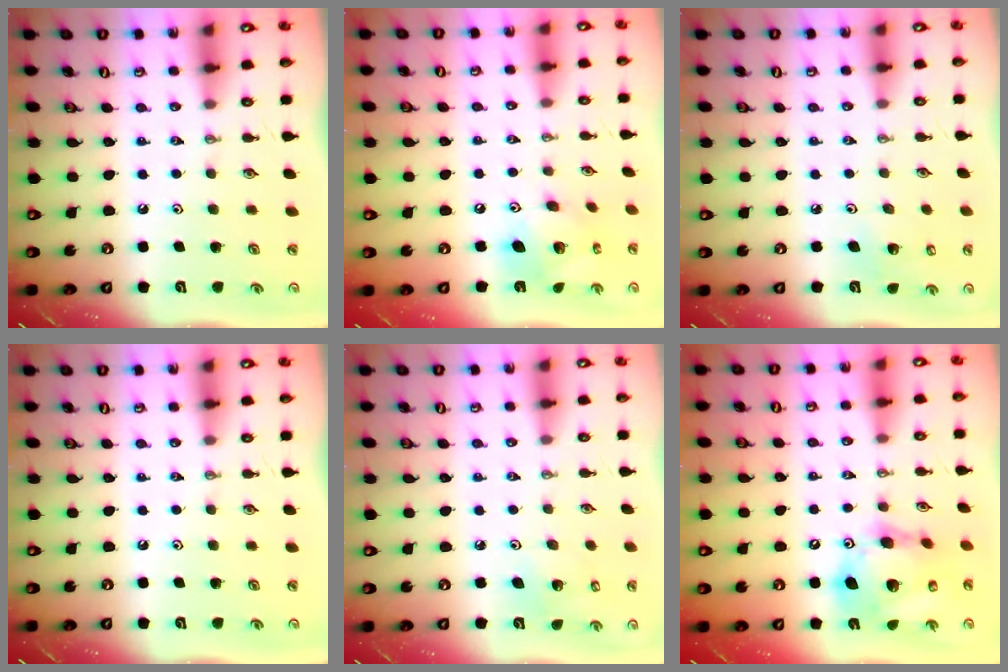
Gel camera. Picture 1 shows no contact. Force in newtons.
{"total": 13.4, "press": 13.3, "slide": 1.2}
{"total": 5.0, "press": 4.7, "slide": 1.5}
{"total": 0.0}
{"total": 4.2, "press": 4.0, "slide": 1.3}
{"total": 16.8, "press": 16.7, "slide": 1.8}